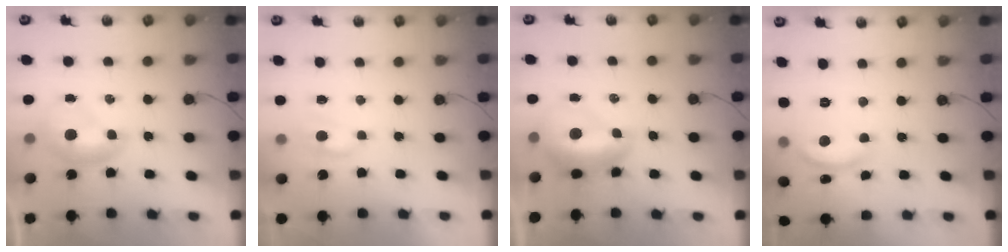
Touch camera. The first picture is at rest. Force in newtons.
{"total": 1.1, "press": 1.0, "slide": 0.4}
{"total": 3.4, "press": 3.3, "slide": 0.8}
{"total": 5.1, "press": 5.1, "slide": 0.5}